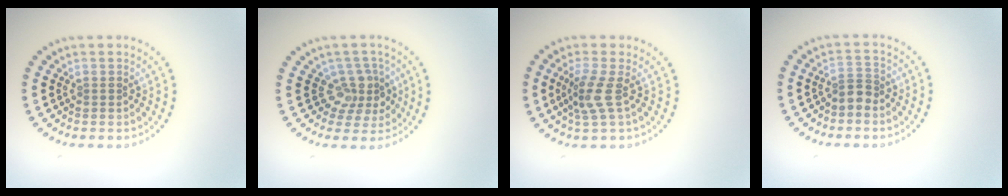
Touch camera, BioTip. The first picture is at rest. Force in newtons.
{"total": 2.9, "press": 2.2, "slide": 1.8}
{"total": 2.7, "press": 2.0, "slide": 1.7}
{"total": 1.9, "press": 1.5, "slide": 1.1}